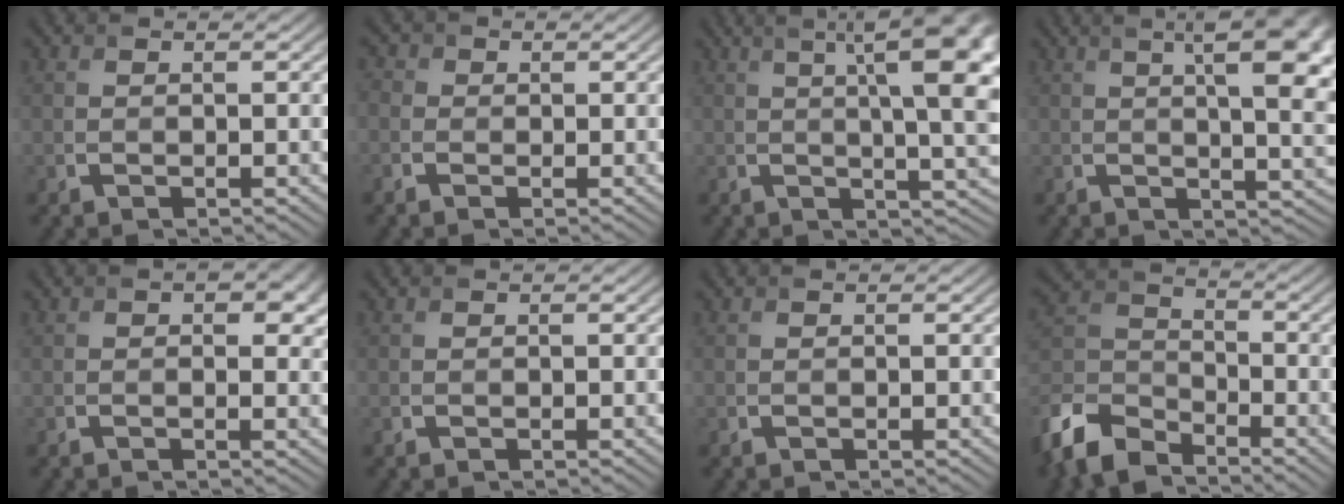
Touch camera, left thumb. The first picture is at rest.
{"total": 2.4, "force": [-0.6, 2.1, 0.9], "torque": [-0.023, 0.002, -0.019]}
{"total": 15.0, "force": [3.6, 4.5, 13.9], "torque": [-0.145, 0.051, 0.044]}
{"total": 14.3, "force": [4.1, 5.2, 12.7], "torque": [-0.139, 0.051, 0.048]}
{"total": 3.4, "force": [0.9, 1.8, 2.8], "torque": [-0.033, -0.002, 0.009]}
{"total": 0.0}
{"total": 0.0}
{"total": 10.8, "force": [-8.2, 4.9, 4.9], "torque": [-0.122, -0.016, -0.186]}